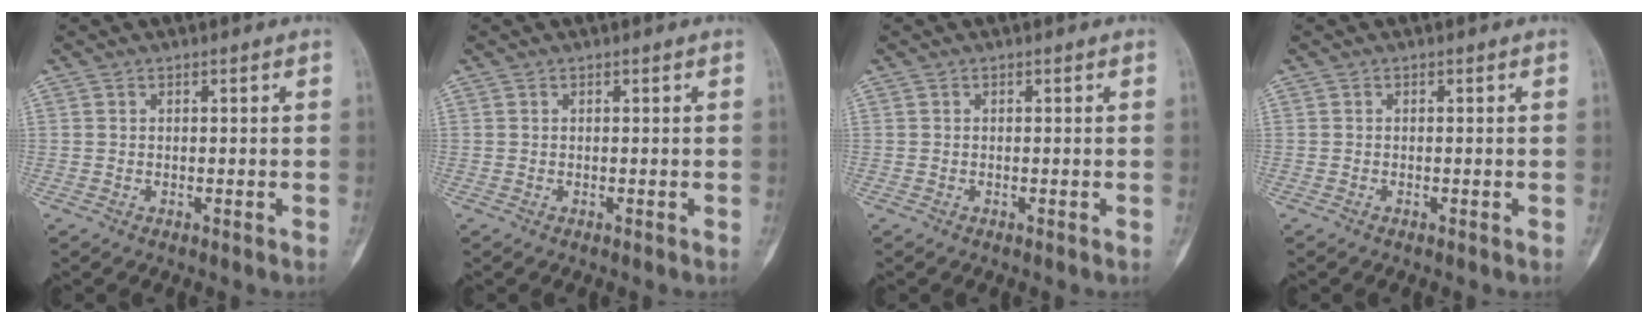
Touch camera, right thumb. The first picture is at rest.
{"total": 0.0}
{"total": 0.0}
{"total": 0.0}